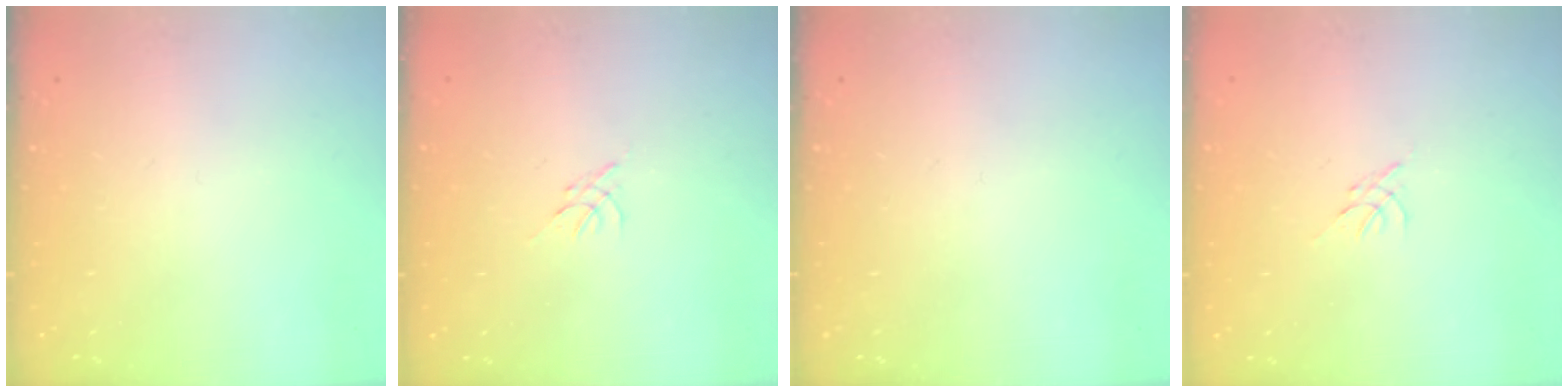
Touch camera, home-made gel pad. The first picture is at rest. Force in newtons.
{"total": 0.0}
{"total": 0.0}
{"total": 0.0}